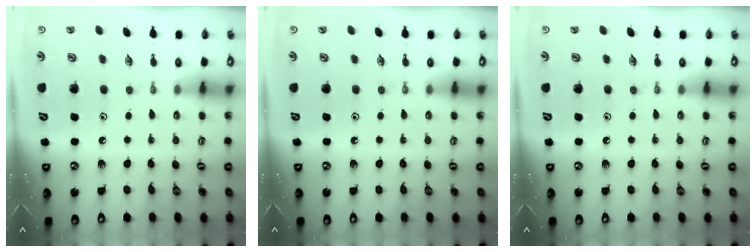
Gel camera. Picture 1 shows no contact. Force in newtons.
{"total": 0.0}
{"total": 0.0}